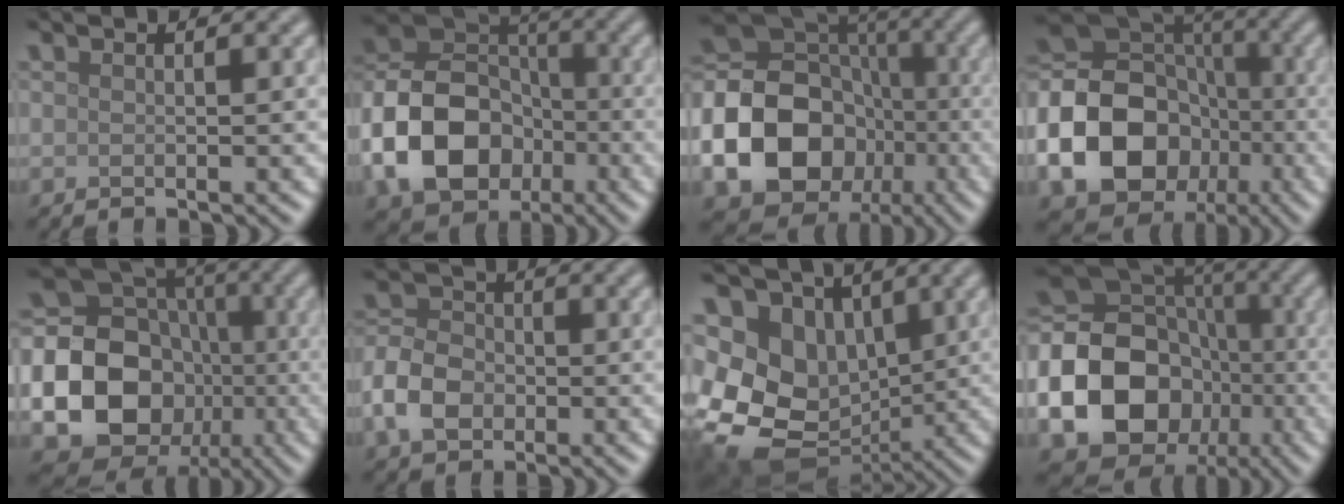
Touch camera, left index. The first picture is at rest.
{"total": 12.1, "force": [-3.9, 9.0, 7.0], "torque": [-0.139, 0.000, -0.083]}
{"total": 17.5, "force": [-5.0, 14.6, 8.3], "torque": [-0.176, -0.019, -0.109]}
{"total": 15.3, "force": [-4.4, 12.3, 7.9], "torque": [-0.175, -0.013, -0.092]}
{"total": 23.7, "force": [-5.2, 21.5, 8.6], "torque": [-0.203, -0.028, -0.117]}
{"total": 5.3, "force": [-2.1, 3.8, 3.0], "torque": [-0.065, 0.005, -0.052]}
{"total": 12.6, "force": [0.2, 10.4, 7.1], "torque": [-0.145, -0.020, 0.008]}
{"total": 20.4, "force": [-5.8, 17.4, 8.9], "torque": [-0.196, -0.025, -0.119]}